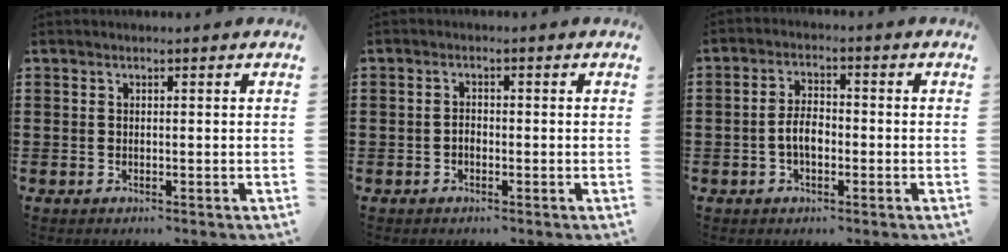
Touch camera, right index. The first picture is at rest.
{"total": 1.4, "force": [-0.5, 0.8, 1.0], "torque": [-0.022, 0.000, -0.010]}
{"total": 4.1, "force": [-1.0, 2.1, 3.4], "torque": [-0.077, 0.001, -0.023]}